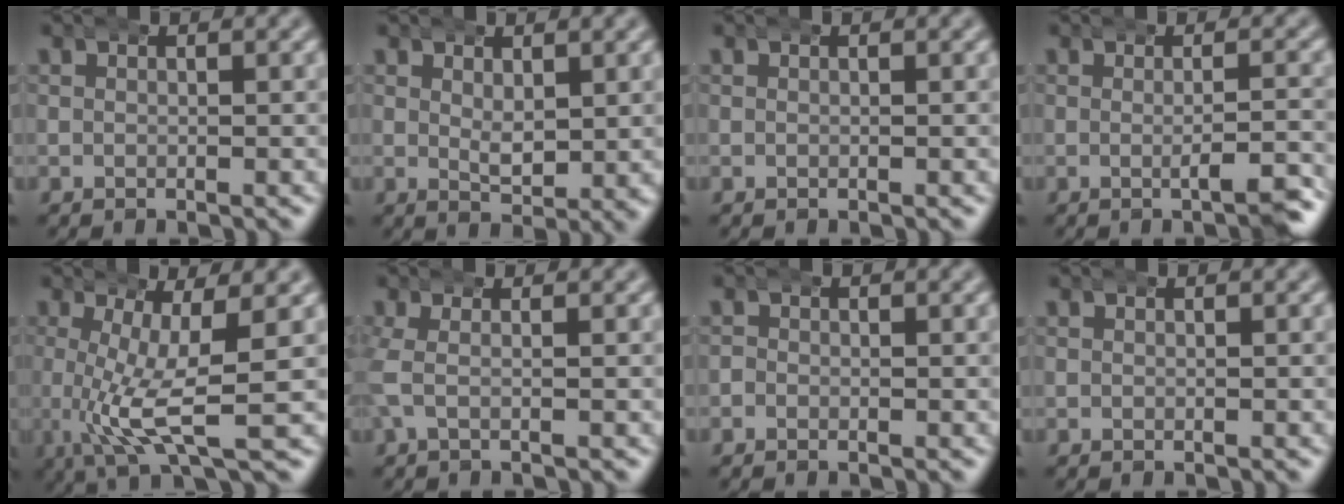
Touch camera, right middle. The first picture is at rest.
{"total": 2.4, "force": [1.2, 0.7, 1.9], "torque": [-0.026, -0.006, 0.025]}
{"total": 0.0}
{"total": 2.4, "force": [-1.1, -0.2, 2.1], "torque": [-0.027, 0.008, -0.027]}
{"total": 6.3, "force": [0.3, 1.2, 6.2], "torque": [-0.117, -0.012, 0.007]}
{"total": 1.7, "force": [0.0, 0.4, 1.7], "torque": [-0.044, 0.004, 0.000]}
{"total": 0.5, "force": [-0.4, 0.3, 0.0], "torque": [0.003, -0.001, -0.008]}
{"total": 0.0}